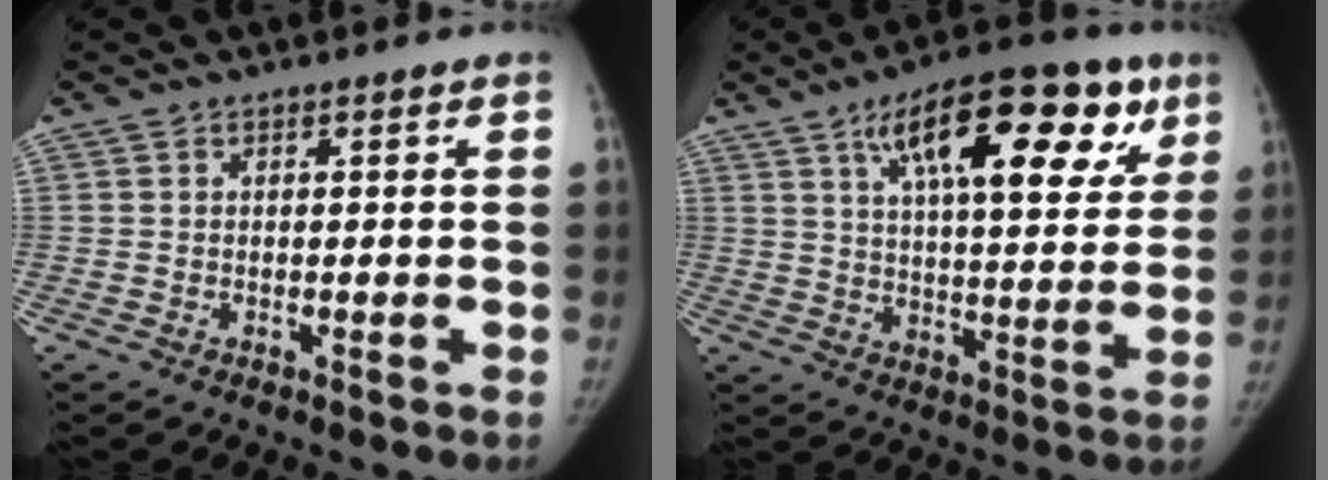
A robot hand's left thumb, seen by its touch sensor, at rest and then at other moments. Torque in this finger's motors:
{"motor_torque": [0.18, 0.20, 1.62, -1.15, 0.32]}